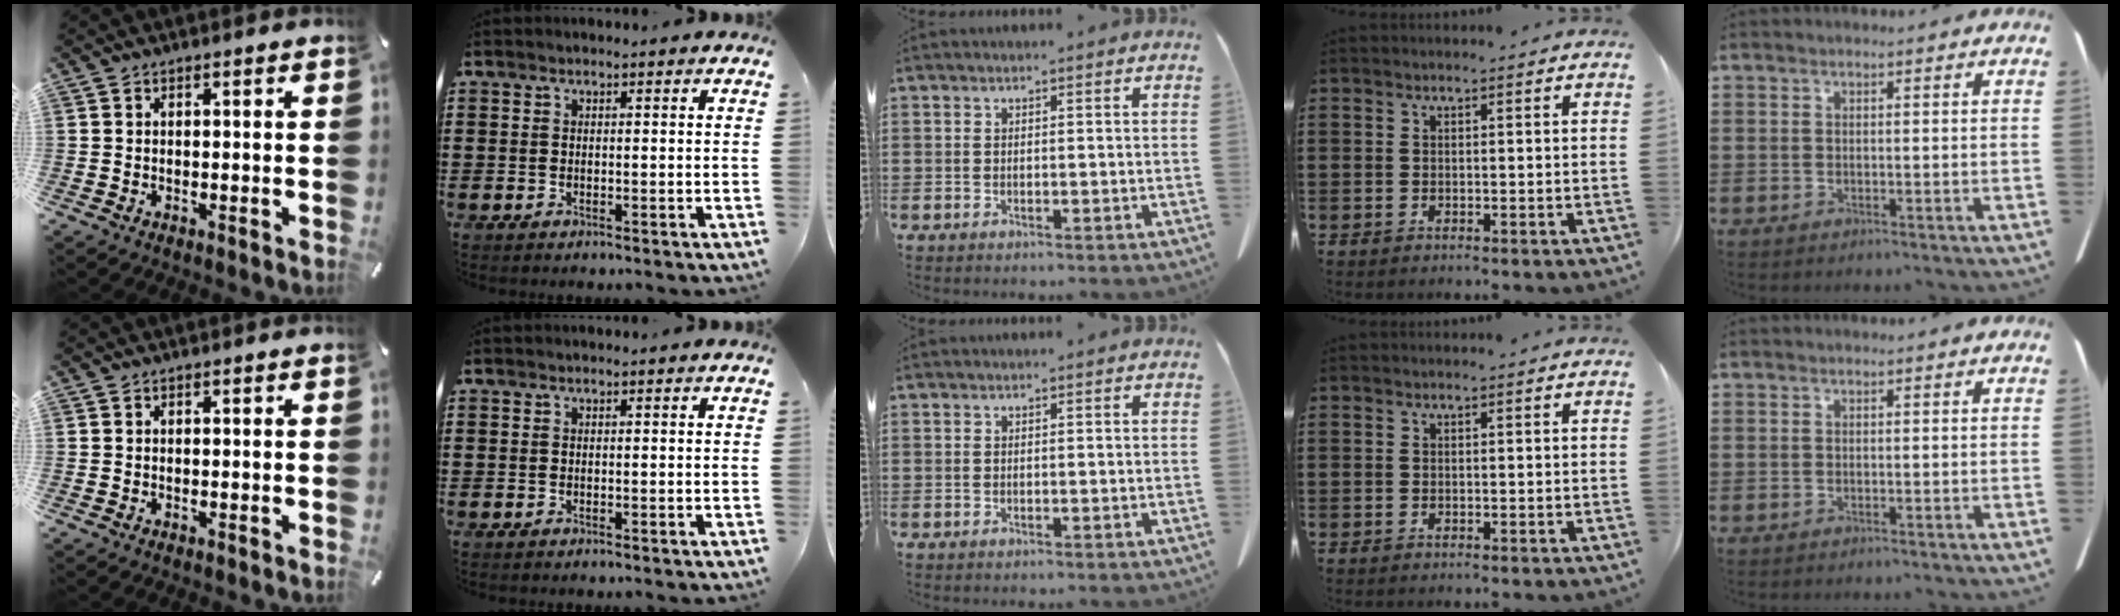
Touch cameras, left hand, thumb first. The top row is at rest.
{}